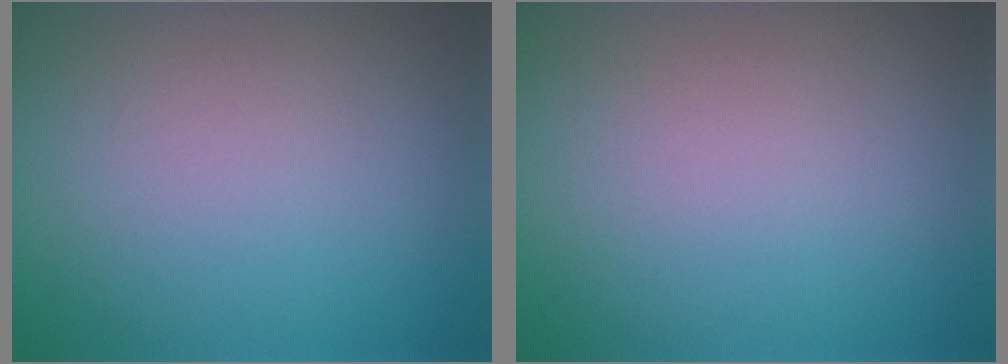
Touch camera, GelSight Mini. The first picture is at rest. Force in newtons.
{"total": 0.0}